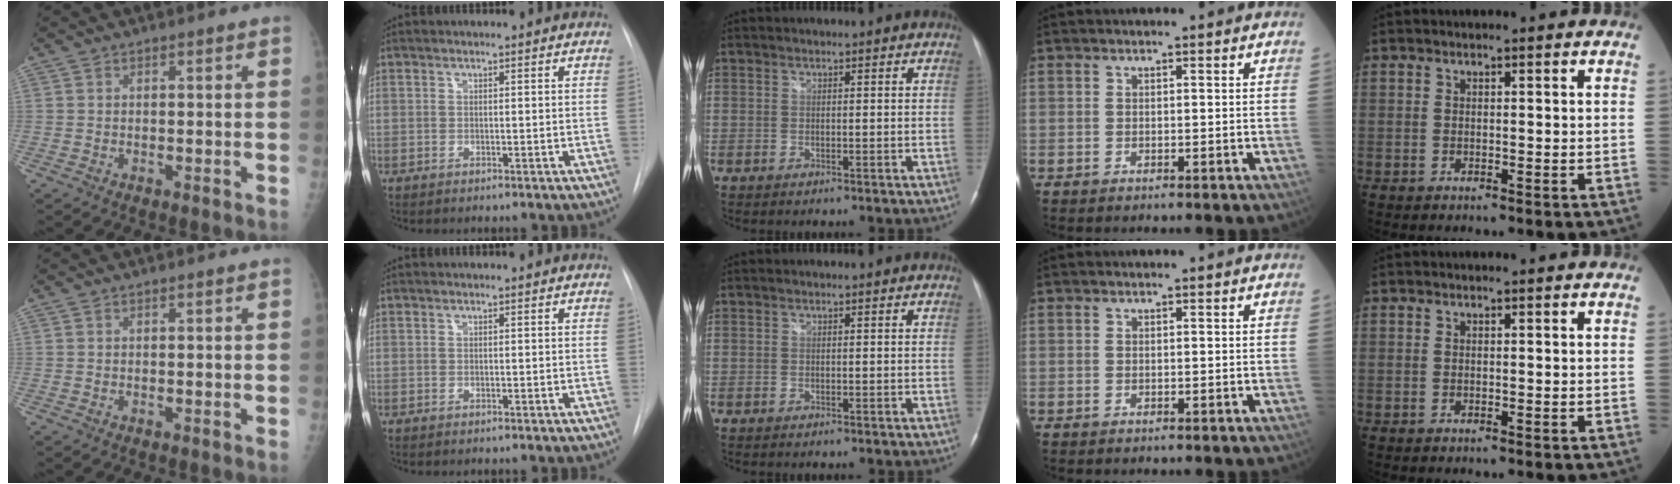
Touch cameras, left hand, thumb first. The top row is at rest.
{}